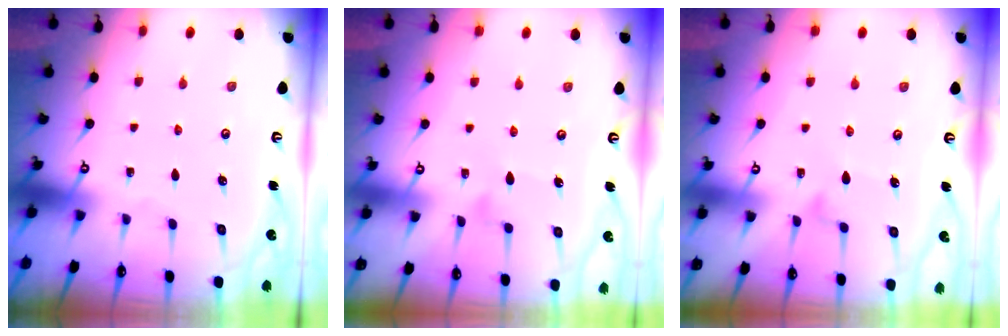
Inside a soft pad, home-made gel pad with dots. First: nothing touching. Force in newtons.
{"total": 5.6, "press": 5.6, "slide": 0.2}
{"total": 5.8, "press": 5.8, "slide": 0.3}